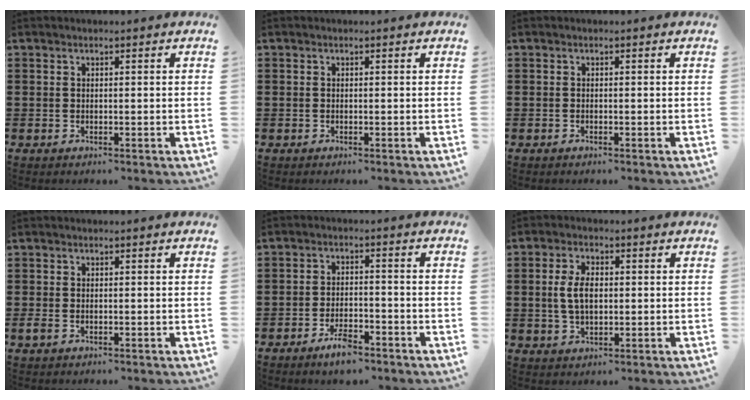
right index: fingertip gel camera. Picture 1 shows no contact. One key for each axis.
{"total": 0.0}
{"total": 0.0}
{"total": 0.9, "fx": -0.3, "fy": 0.6, "fz": 0.7, "tx": -0.015, "ty": 0.000, "tz": -0.006}
{"total": 4.7, "fx": -3.4, "fy": 1.4, "fz": 2.8, "tx": -0.052, "ty": 0.008, "tz": -0.063}
{"total": 5.2, "fx": 0.3, "fy": 2.8, "fz": 4.4, "tx": -0.104, "ty": 0.004, "tz": -0.001}